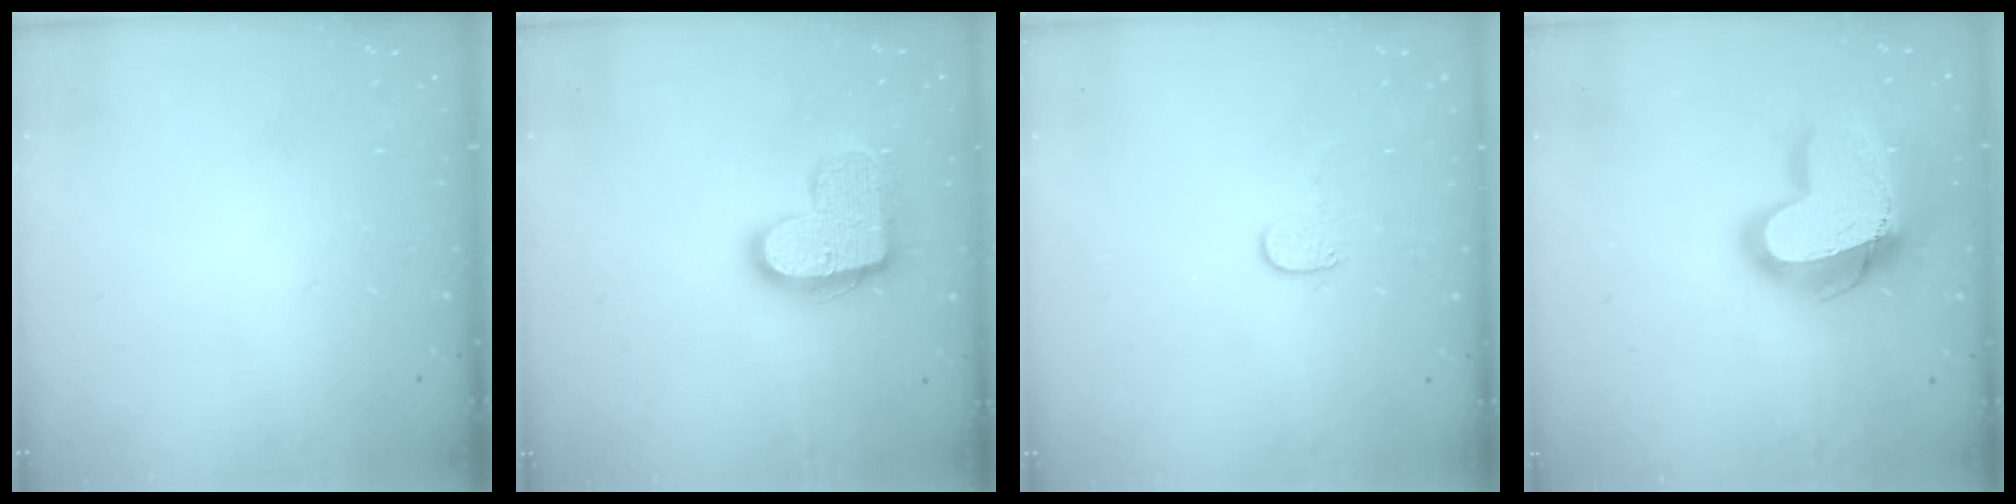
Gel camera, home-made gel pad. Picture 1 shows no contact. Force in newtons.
{"total": 15.5, "press": 15.5, "slide": 0.8}
{"total": 4.1, "press": 4.1, "slide": 0.4}
{"total": 21.0, "press": 20.9, "slide": 1.9}